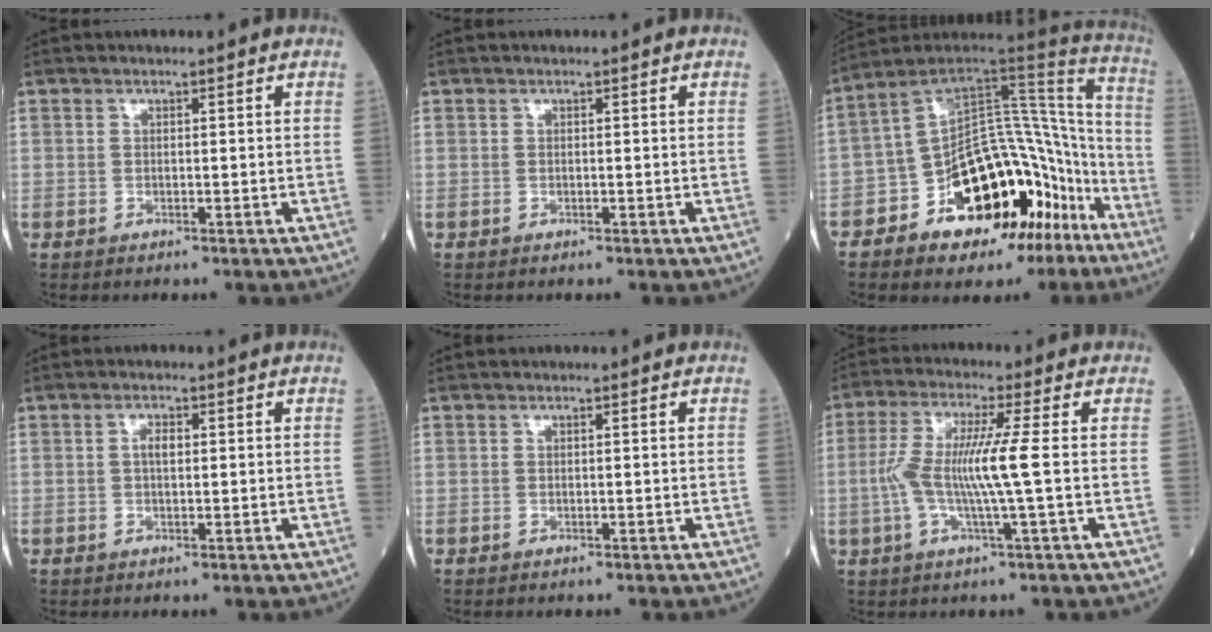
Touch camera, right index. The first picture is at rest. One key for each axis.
{"total": 0.0}
{"total": 23.0, "fx": -12.7, "fy": 11.3, "fz": 15.6, "tx": -0.181, "ty": 0.064, "tz": -0.187}
{"total": 1.7, "fx": 0.3, "fy": 0.6, "fz": 1.5, "tx": -0.034, "ty": 0.002, "tz": 0.005}
{"total": 0.0}
{"total": 8.7, "fx": -0.5, "fy": -0.3, "fz": 8.7, "tx": -0.181, "ty": 0.008, "tz": -0.018}